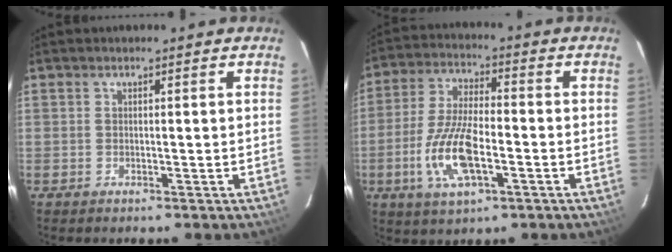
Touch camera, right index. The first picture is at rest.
{"total": 12.6, "force": [-4.0, 4.5, 11.0], "torque": [-0.233, -0.005, -0.077]}